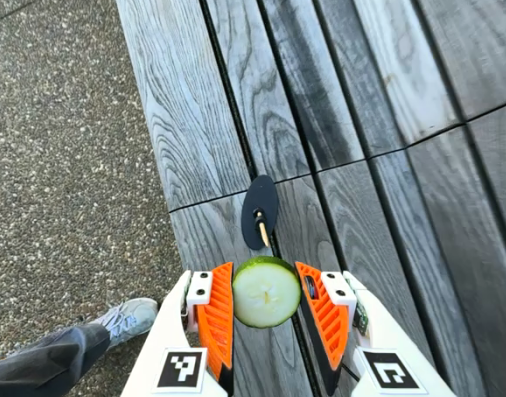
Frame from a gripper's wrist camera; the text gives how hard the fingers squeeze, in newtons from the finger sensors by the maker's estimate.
{"total": 11.8, "left": 12.3, "right": 11.3}